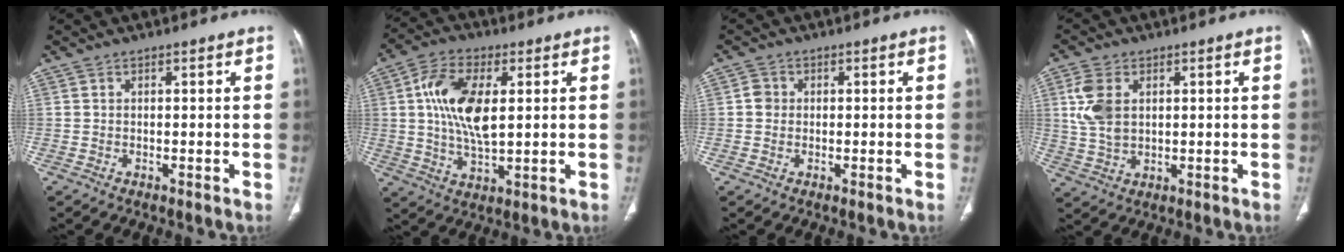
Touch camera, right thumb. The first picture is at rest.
{"total": 13.0, "force": [2.2, 6.2, 11.2], "torque": [-0.212, -0.006, 0.040]}
{"total": 2.4, "force": [0.1, 2.2, 0.9], "torque": [-0.004, 0.006, -0.001]}
{"total": 7.9, "force": [2.0, 5.2, 5.6], "torque": [-0.117, -0.001, 0.046]}